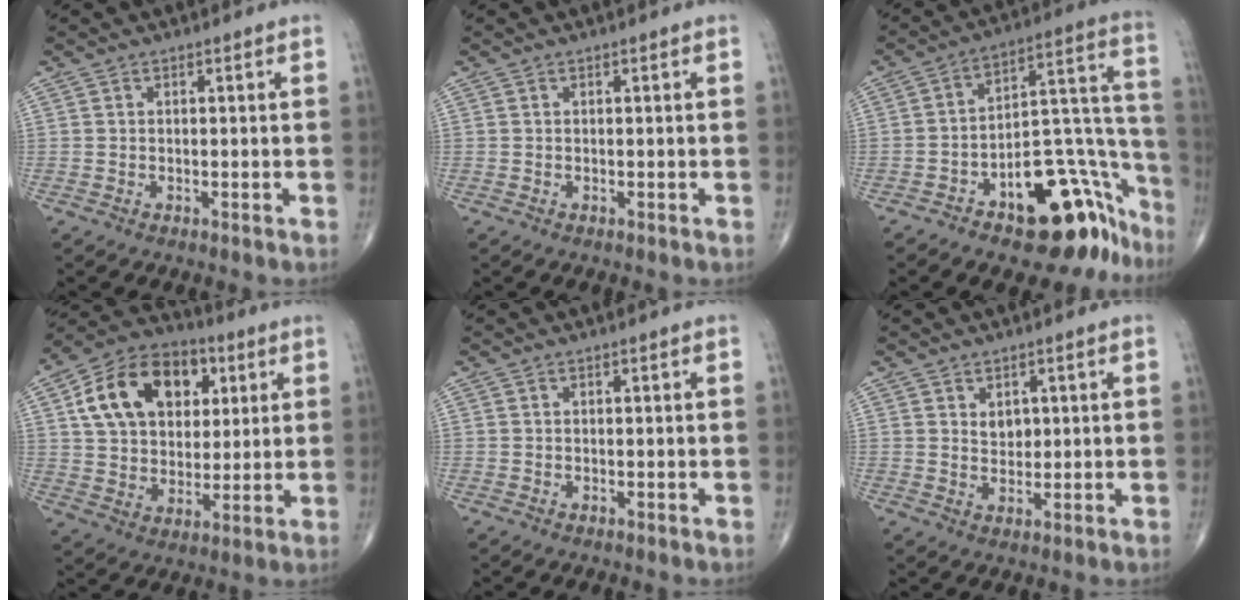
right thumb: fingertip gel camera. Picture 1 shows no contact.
{"total": 0.0}
{"total": 22.9, "force": [-13.5, 10.7, 15.1], "torque": [-0.096, 0.132, -0.188]}
{"total": 18.9, "force": [6.1, 13.1, 12.1], "torque": [-0.181, 0.003, 0.102]}
{"total": 0.0}
{"total": 3.0, "force": [1.0, 2.1, 1.8], "torque": [-0.016, -0.009, 0.020]}